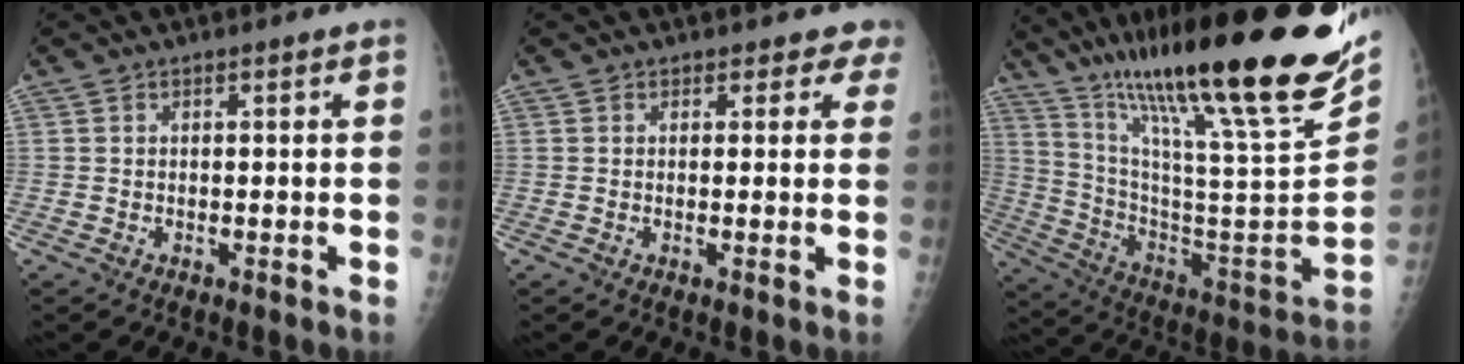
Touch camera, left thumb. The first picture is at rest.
{"total": 2.9, "force": [2.4, 1.6, -0.3], "torque": [0.034, -0.013, 0.004]}
{"total": 36.1, "force": [25.7, 4.5, 24.9], "torque": [-0.365, -0.111, 0.401]}